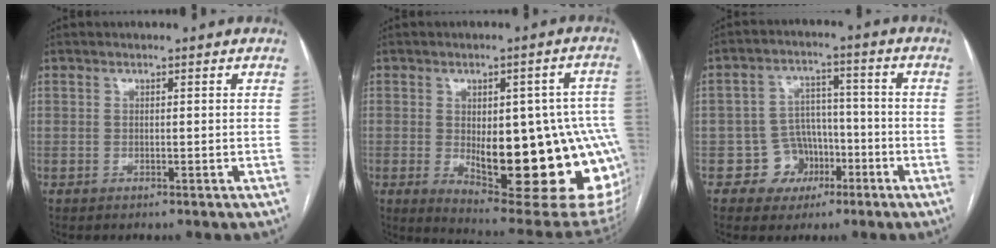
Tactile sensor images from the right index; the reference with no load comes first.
{"total": 22.8, "force": [-3.4, 6.8, 21.5], "torque": [-0.216, 0.007, -0.019]}
{"total": 6.7, "force": [-2.8, 6.0, 0.9], "torque": [0.001, 0.018, -0.039]}